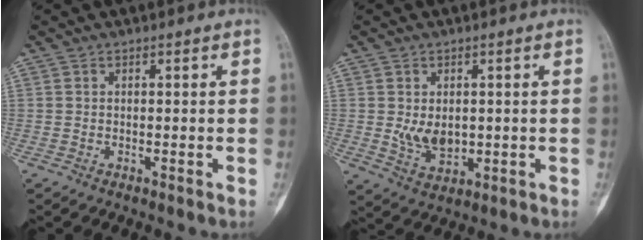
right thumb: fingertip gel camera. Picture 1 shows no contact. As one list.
[{"total": 5.8, "force": [0.2, 3.9, 4.3], "torque": [-0.058, -0.012, 0.017]}]